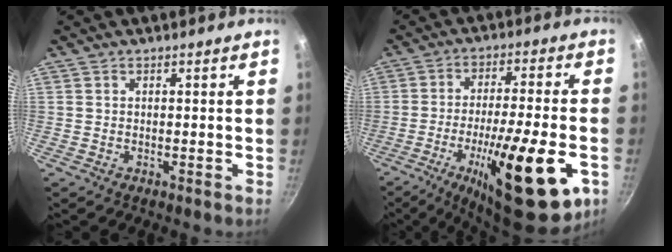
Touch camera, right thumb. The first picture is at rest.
{"total": 22.5, "force": [-8.4, 5.6, 20.1], "torque": [-0.293, 0.017, -0.127]}